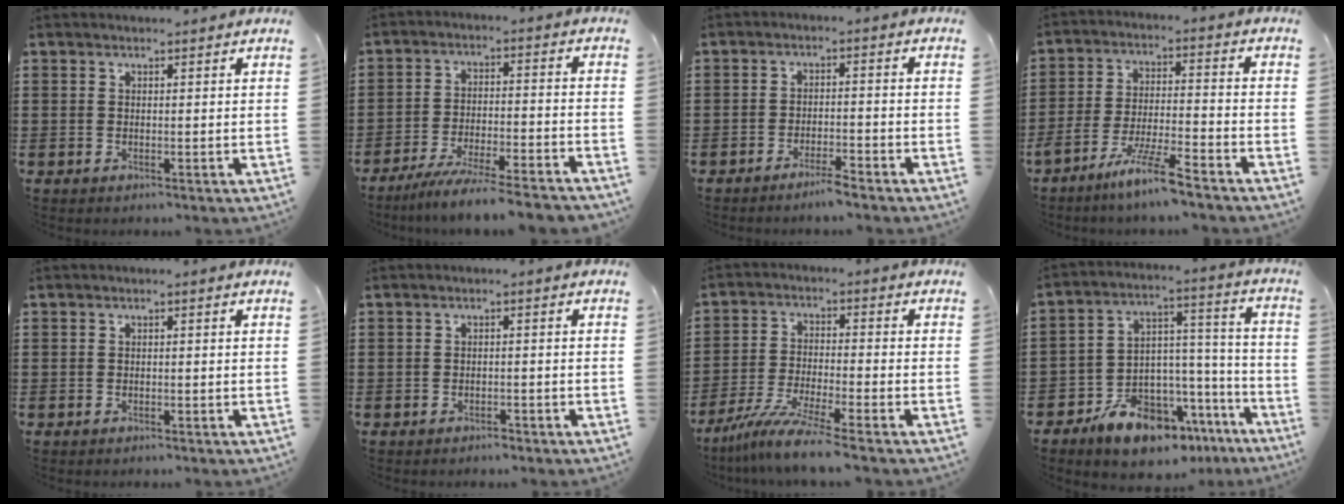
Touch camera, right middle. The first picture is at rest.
{"total": 6.5, "force": [-5.9, -0.3, 2.6], "torque": [-0.055, -0.015, -0.115]}
{"total": 2.3, "force": [-2.0, 0.0, 1.1], "torque": [-0.019, 0.002, -0.037]}
{"total": 7.5, "force": [-6.1, -0.2, 4.2], "torque": [-0.093, -0.014, -0.121]}
{"total": 0.0}
{"total": 0.7, "force": [-0.6, 0.1, 0.2], "torque": [-0.006, -0.001, -0.012]}
{"total": 7.2, "force": [-6.1, -0.5, 3.8], "torque": [-0.085, -0.020, -0.119]}
{"total": 11.3, "force": [-9.5, 5.1, 3.5], "torque": [-0.058, 0.050, -0.173]}